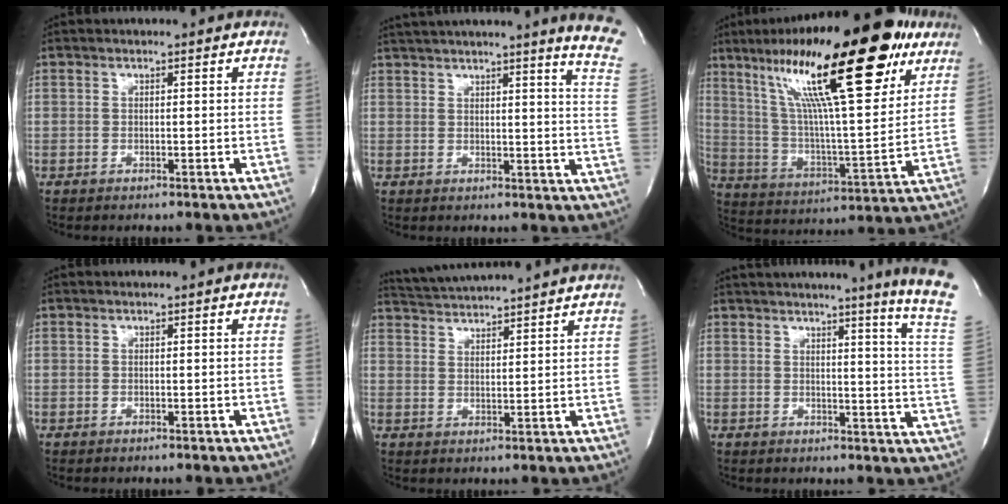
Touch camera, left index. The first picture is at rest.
{"total": 14.4, "force": [11.8, -1.8, 8.0], "torque": [-0.109, -0.064, 0.130]}
{"total": 27.9, "force": [16.2, 4.5, 22.3], "torque": [-0.373, 0.030, 0.261]}
{"total": 0.0}
{"total": 11.3, "force": [10.8, -0.2, 3.3], "torque": [-0.072, 0.021, 0.162]}
{"total": 15.7, "force": [12.6, -3.1, 8.8], "torque": [-0.124, -0.084, 0.133]}